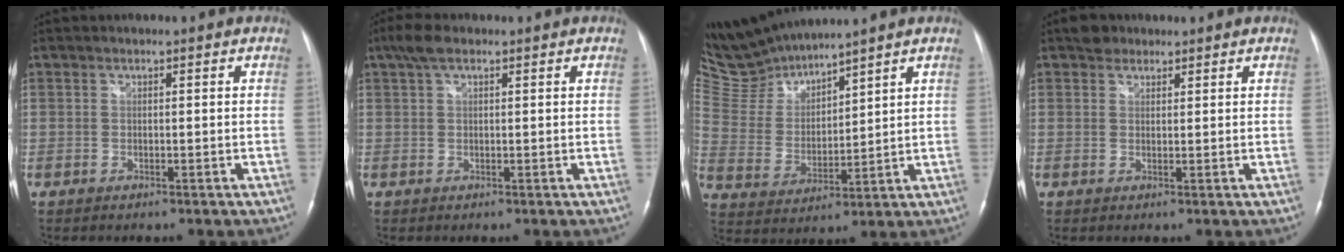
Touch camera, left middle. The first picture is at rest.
{"total": 3.4, "force": [2.1, 1.3, 2.4], "torque": [-0.055, 0.020, 0.040]}
{"total": 8.8, "force": [8.8, -0.2, 0.3], "torque": [-0.037, 0.009, 0.200]}
{"total": 2.4, "force": [1.7, 1.6, 0.4], "torque": [-0.007, 0.006, 0.025]}